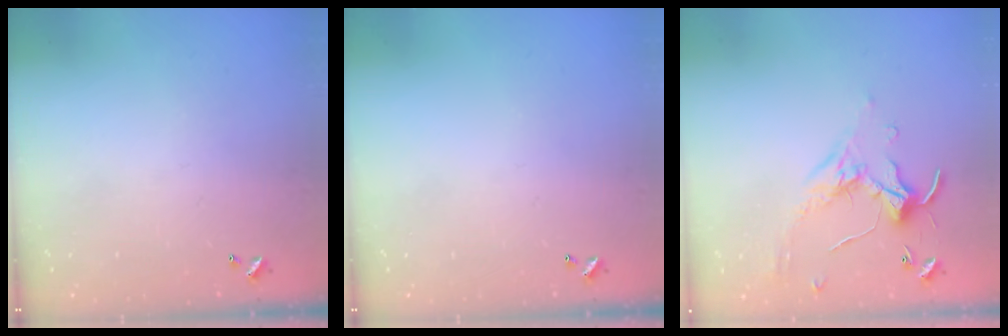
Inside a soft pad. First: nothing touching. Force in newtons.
{"total": 0.0}
{"total": 0.0}